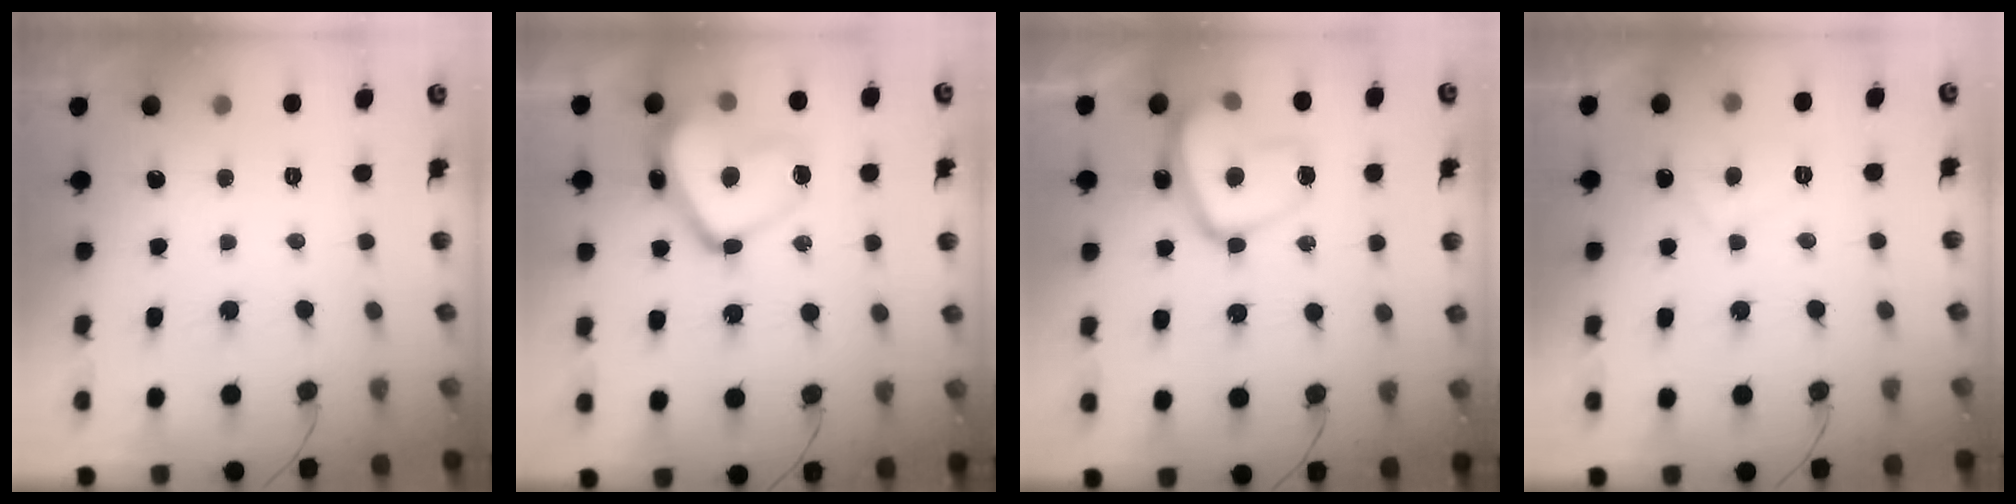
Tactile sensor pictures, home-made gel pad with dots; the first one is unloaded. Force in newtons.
{"total": 18.2, "press": 18.1, "slide": 1.5}
{"total": 16.1, "press": 16.0, "slide": 1.6}
{"total": 2.7, "press": 2.6, "slide": 0.4}